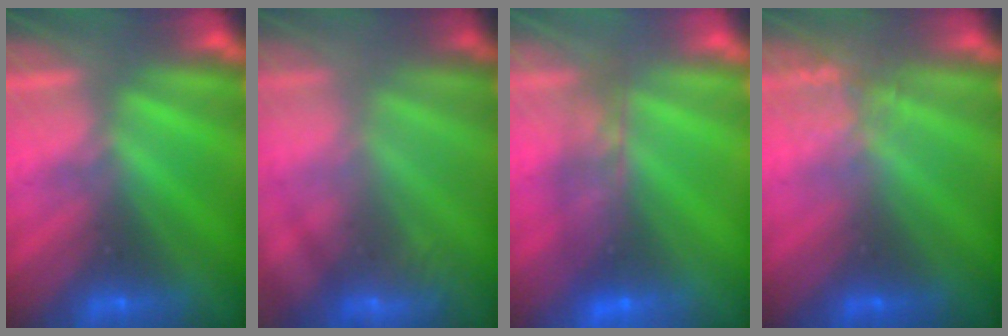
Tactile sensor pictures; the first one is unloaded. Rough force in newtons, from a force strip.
{"total": 2.4}
{"total": 6.9}
{"total": 2.7}